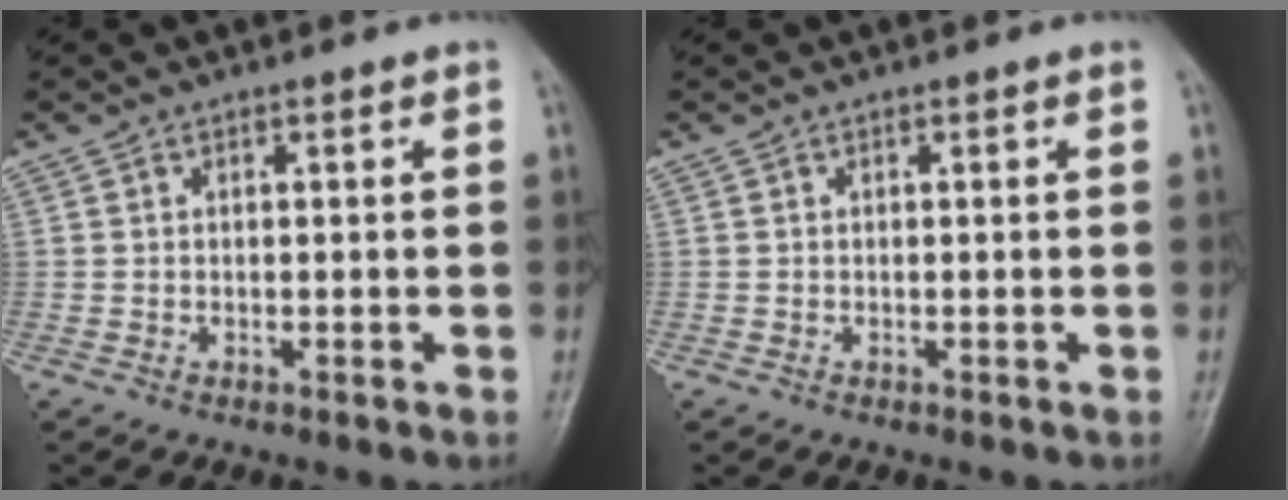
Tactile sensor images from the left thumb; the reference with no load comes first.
{"total": 0.0}